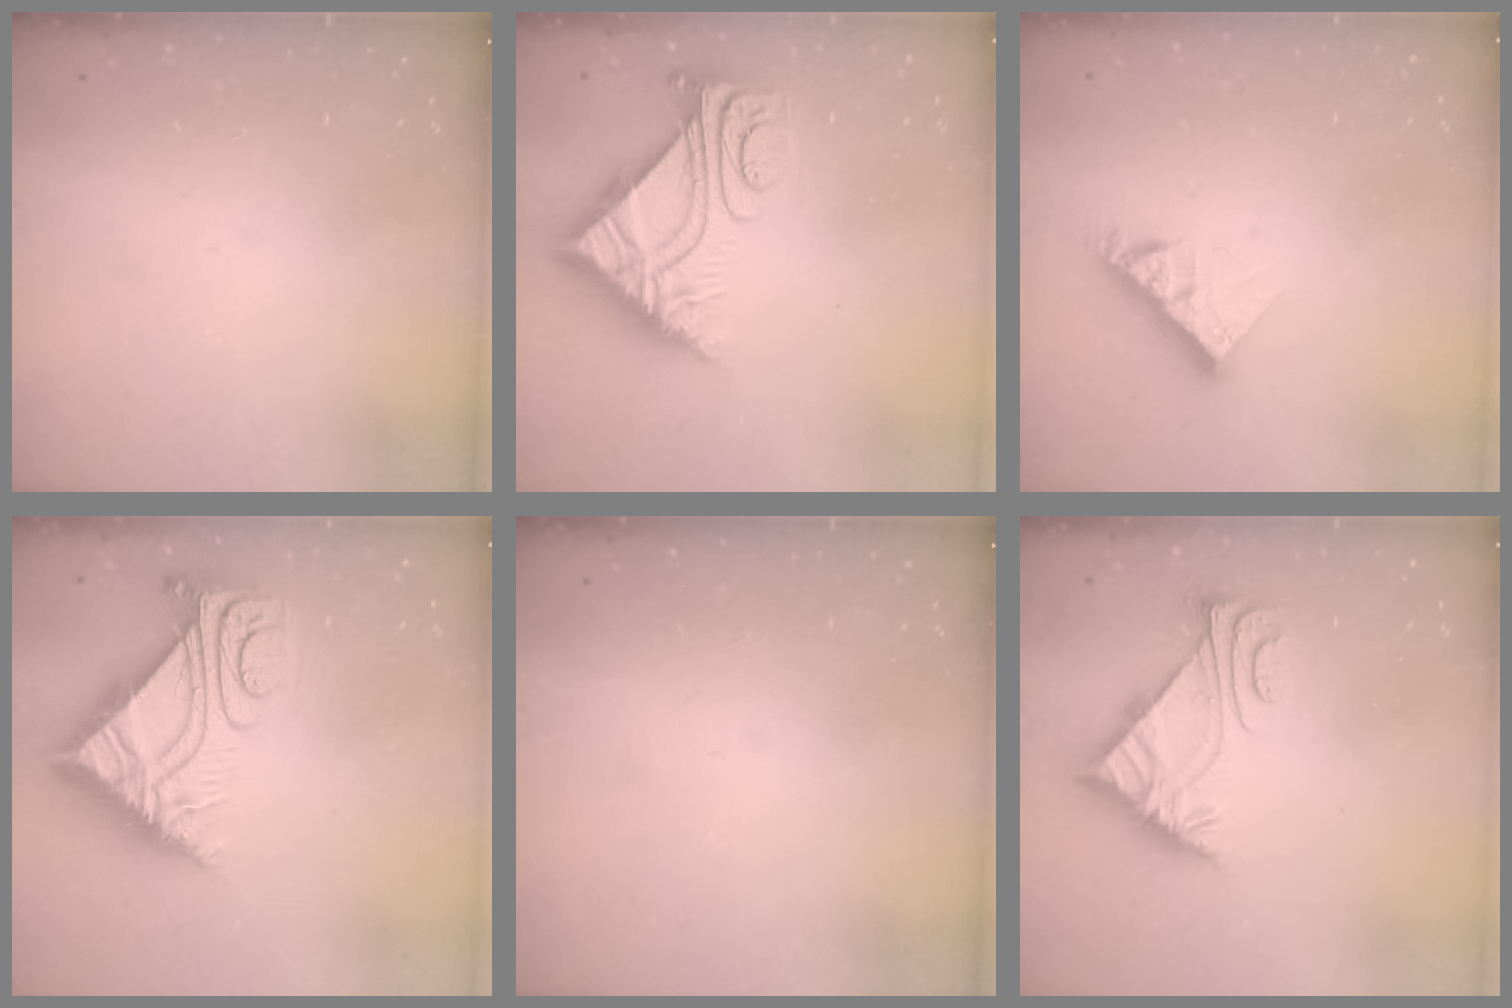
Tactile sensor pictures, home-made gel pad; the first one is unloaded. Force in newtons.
{"total": 7.5, "press": 7.4, "slide": 0.8}
{"total": 7.1, "press": 7.1, "slide": 0.6}
{"total": 10.3, "press": 10.2, "slide": 1.2}
{"total": 0.0}
{"total": 5.8, "press": 5.7, "slide": 0.6}